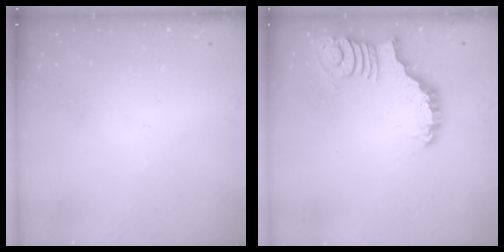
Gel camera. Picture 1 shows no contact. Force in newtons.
{"total": 3.0, "press": 3.0, "slide": 0.2}